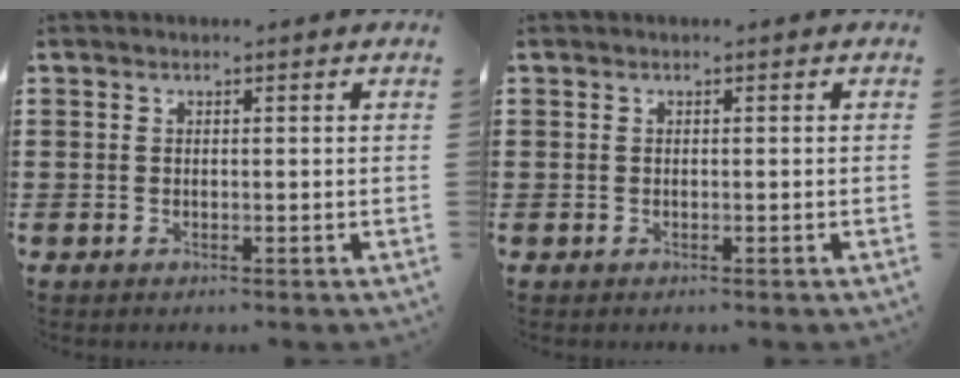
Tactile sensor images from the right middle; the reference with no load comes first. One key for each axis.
{"total": 0.0}